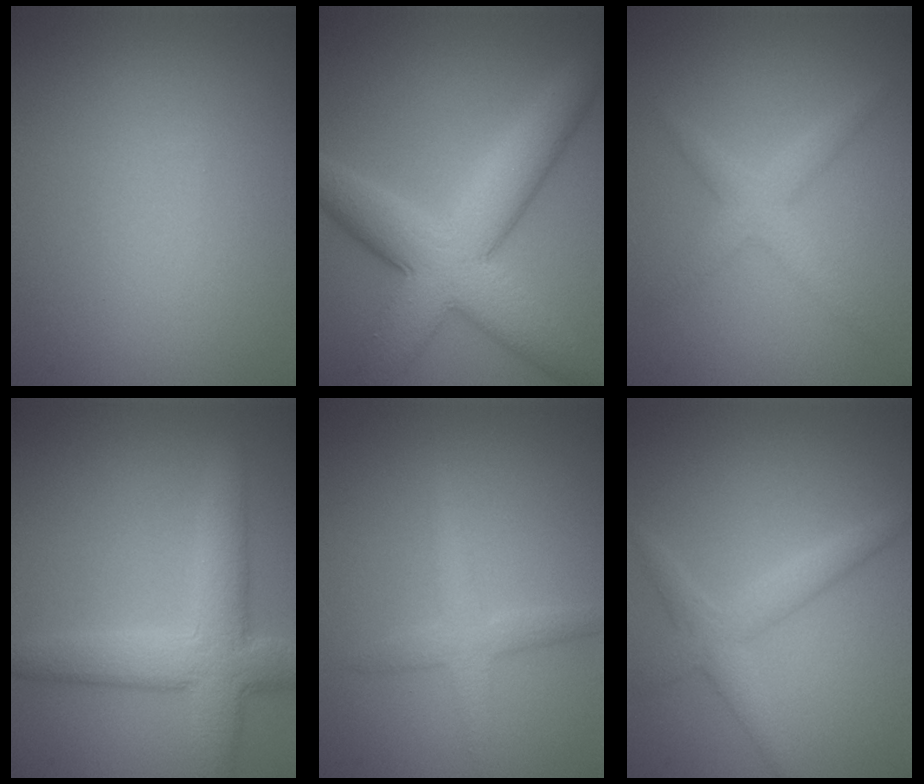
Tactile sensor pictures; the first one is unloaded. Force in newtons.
{"total": 9.2, "press": 9.2, "slide": 0.1}
{"total": 2.6, "press": 2.6, "slide": 0.1}
{"total": 6.1, "press": 6.1, "slide": 0.4}
{"total": 2.4, "press": 2.4, "slide": 0.0}
{"total": 2.9, "press": 2.9, "slide": 0.1}